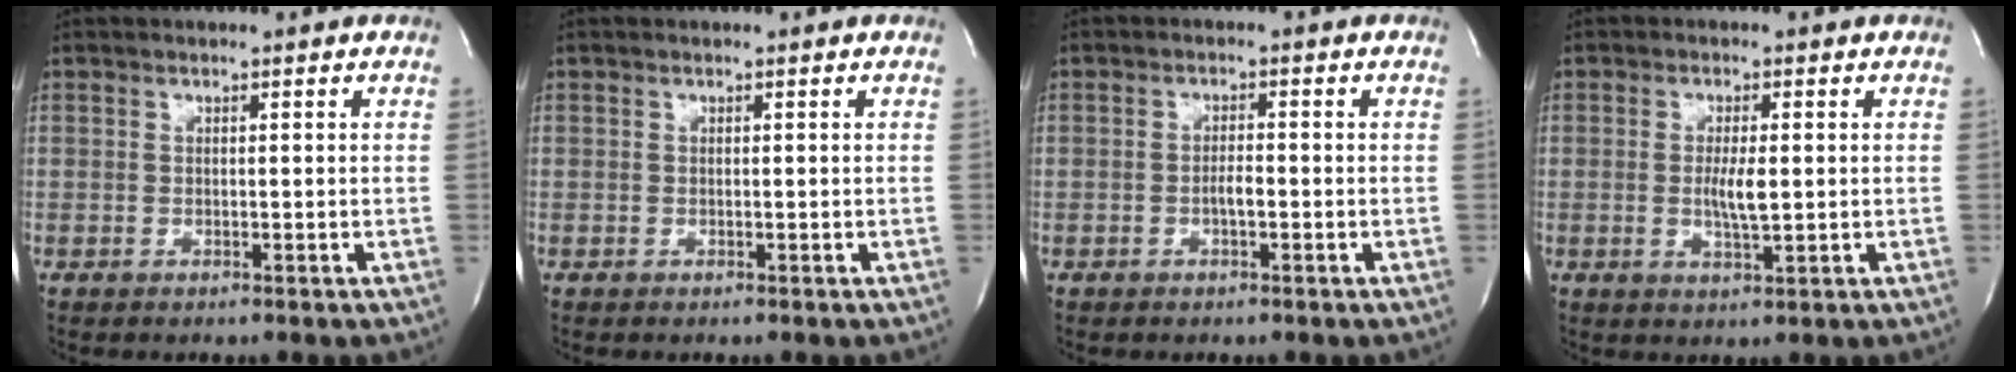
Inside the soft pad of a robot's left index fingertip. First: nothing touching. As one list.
[{"total": 0.0}, {"total": 1.8, "force": [-0.7, 0.4, 1.6], "torque": [-0.028, 0.002, -0.013]}, {"total": 3.8, "force": [-0.1, 0.7, 3.7], "torque": [-0.072, -0.006, 0.000]}]